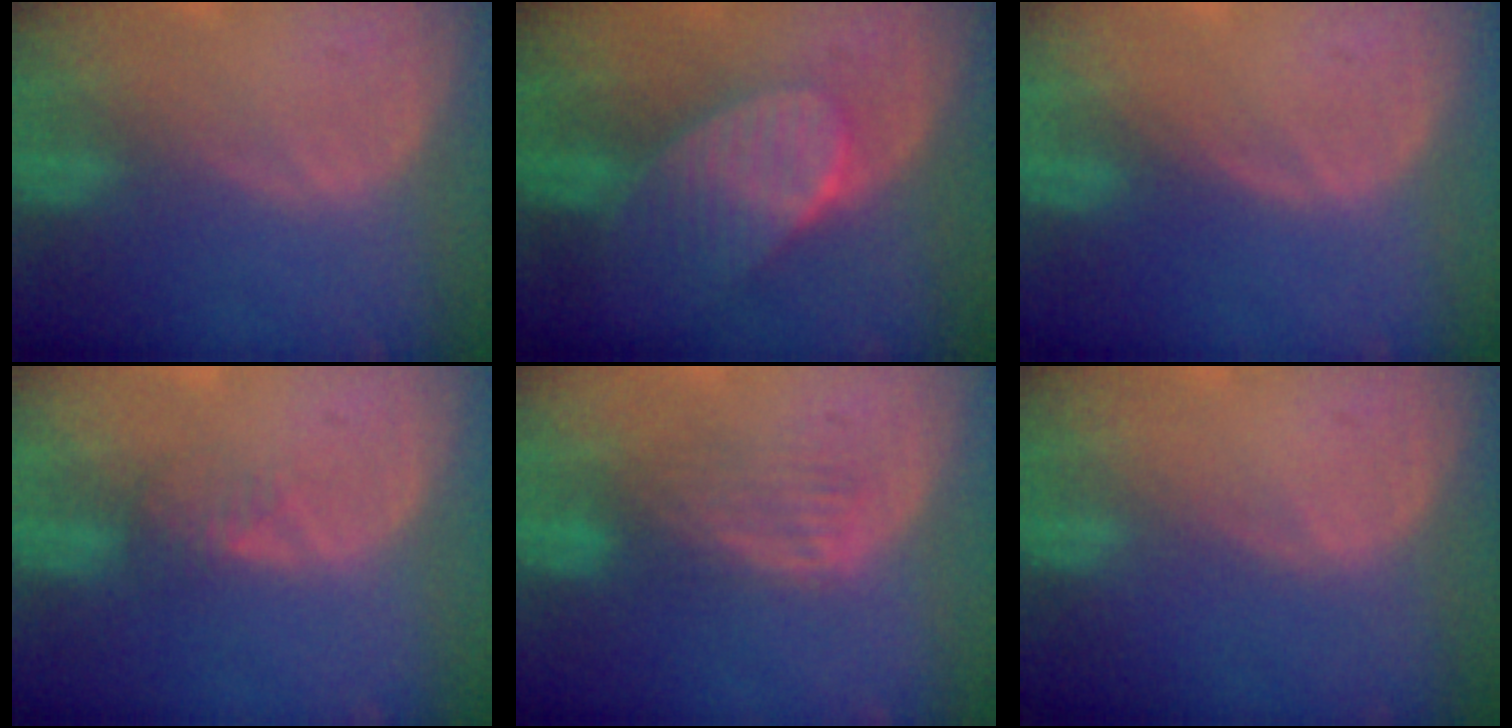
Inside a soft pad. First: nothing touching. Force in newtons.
{"total": 7.4, "press": 6.8, "slide": 2.8}
{"total": 0.0}
{"total": 1.6, "press": 1.6, "slide": 0.2}
{"total": 4.3, "press": 3.7, "slide": 2.3}
{"total": 0.0}